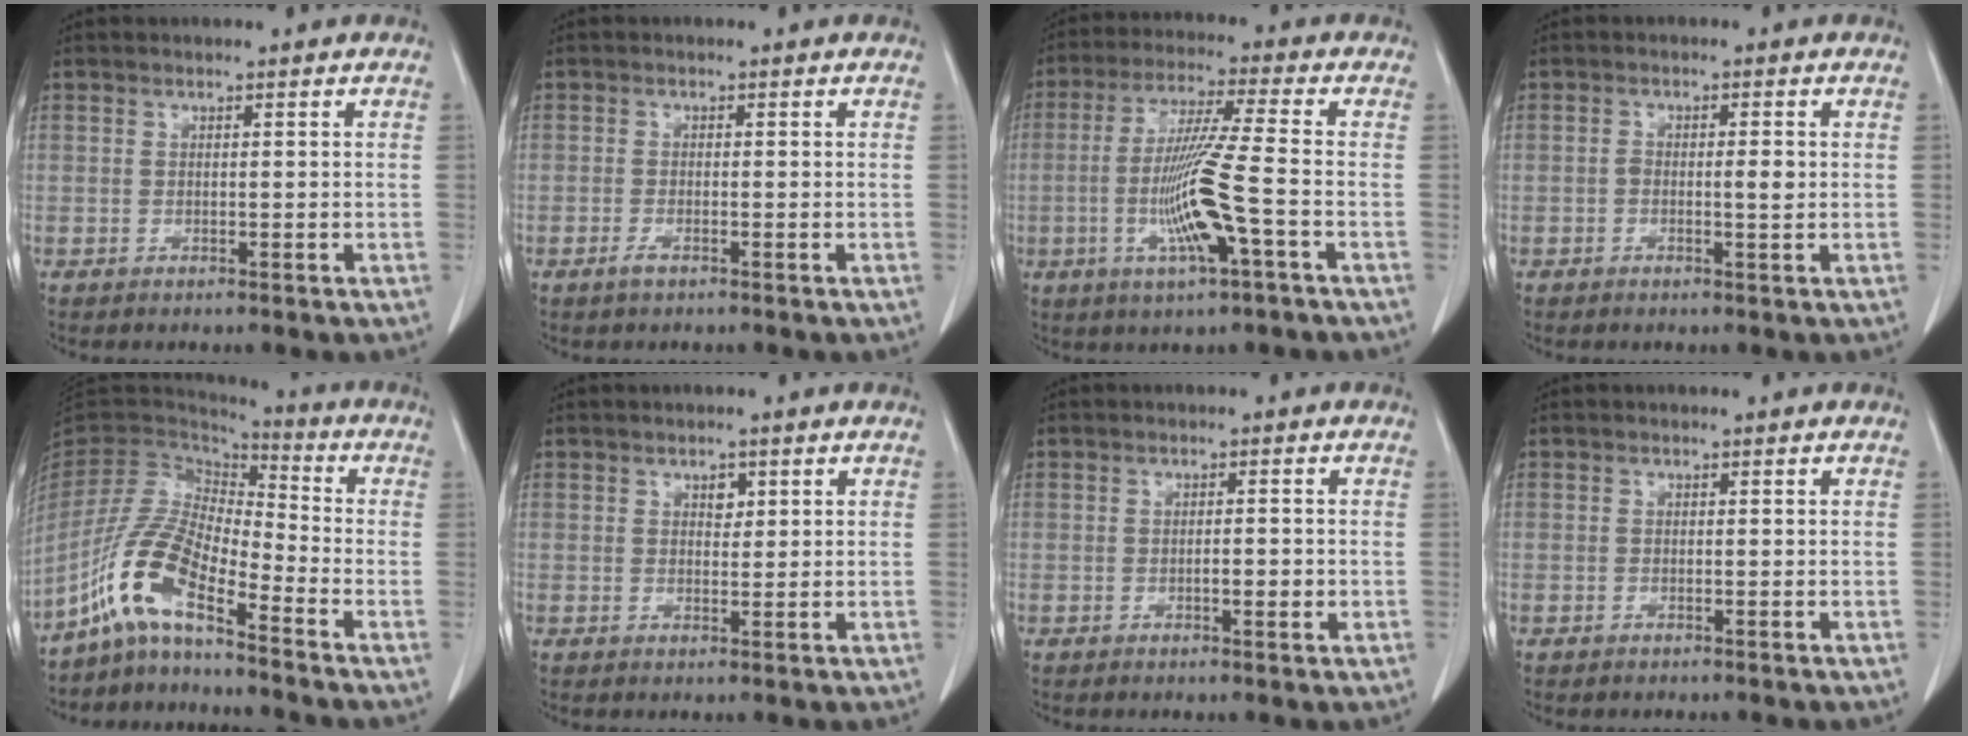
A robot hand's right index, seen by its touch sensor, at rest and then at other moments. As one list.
[{"total": 1.3, "force": [-0.9, 0.3, 0.9], "torque": [-0.020, -0.001, -0.015]}, {"total": 11.6, "force": [-3.2, -0.5, 11.2], "torque": [-0.225, -0.012, -0.062]}, {"total": 2.2, "force": [-0.2, 0.6, 2.2], "torque": [-0.035, 0.002, -0.003]}, {"total": 10.3, "force": [-7.0, 2.2, 7.2], "torque": [-0.168, 0.010, -0.144]}, {"total": 1.7, "force": [0.8, 1.1, 1.1], "torque": [-0.012, -0.002, 0.011]}, {"total": 3.4, "force": [-0.7, 1.0, 3.1], "torque": [-0.052, 0.000, -0.006]}, {"total": 0.0}]